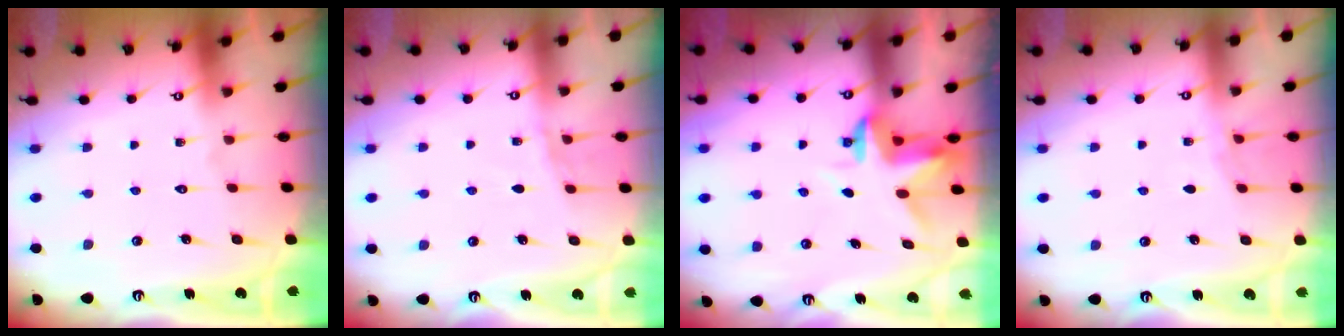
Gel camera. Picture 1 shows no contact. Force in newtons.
{"total": 4.3, "press": 4.3, "slide": 0.5}
{"total": 3.2, "press": 3.2, "slide": 0.3}
{"total": 2.8, "press": 2.7, "slide": 0.4}